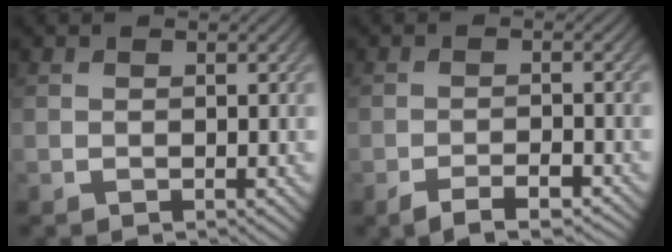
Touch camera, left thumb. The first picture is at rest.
{"total": 3.8, "force": [-2.9, 0.9, 2.4], "torque": [-0.043, 0.002, -0.046]}